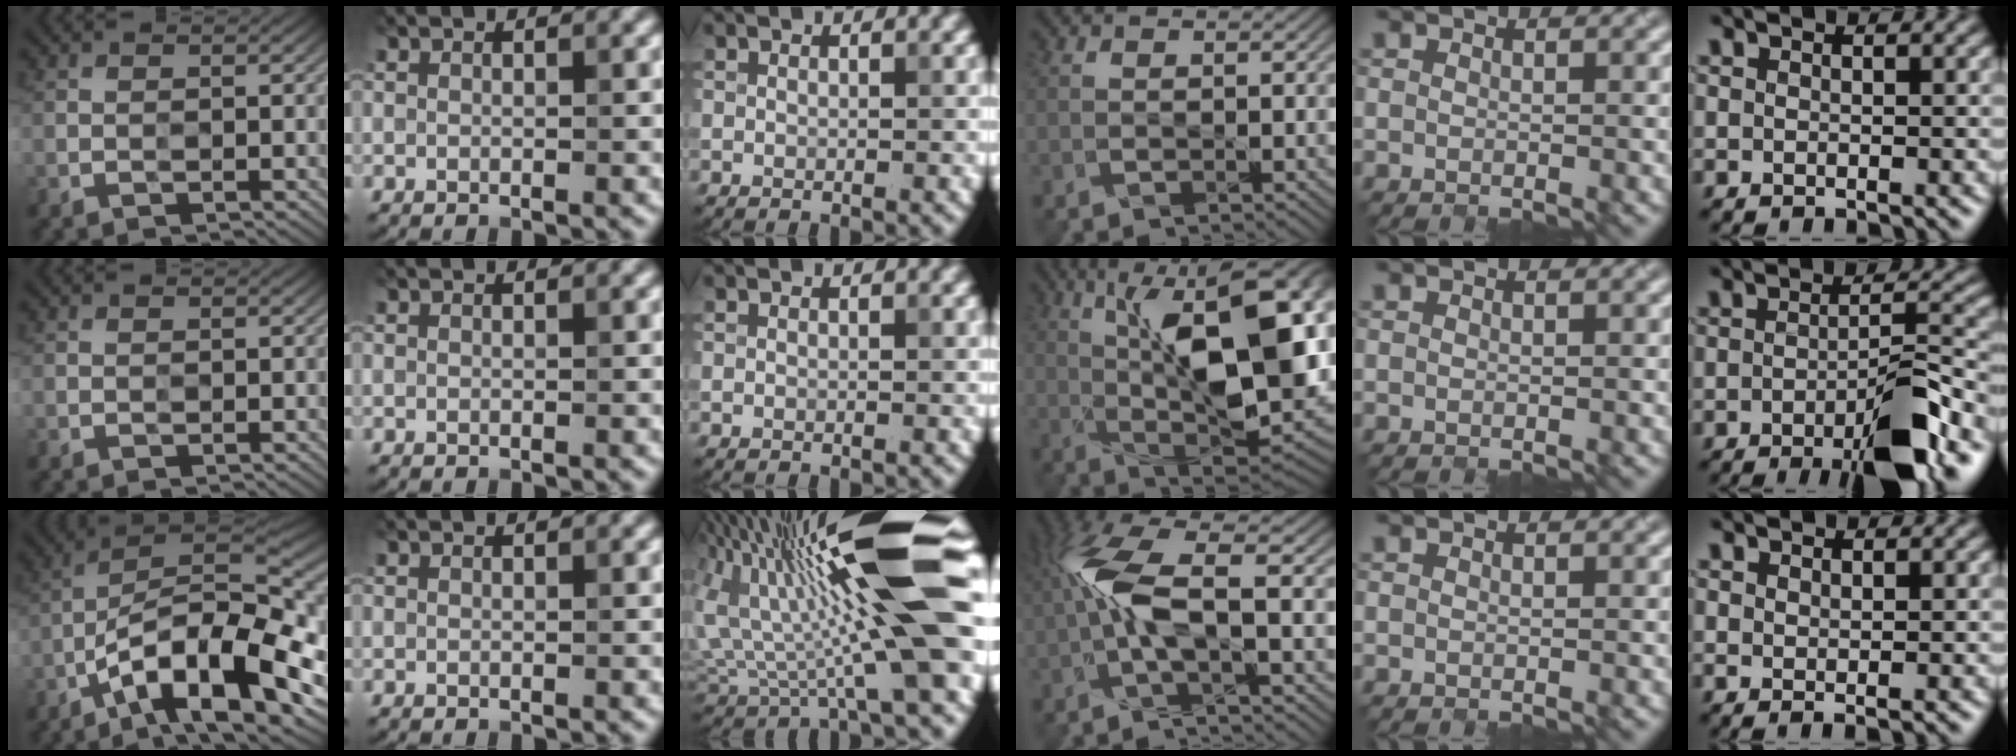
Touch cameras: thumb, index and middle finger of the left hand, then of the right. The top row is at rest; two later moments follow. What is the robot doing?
{"motion": "open", "object": "hinged tin"}